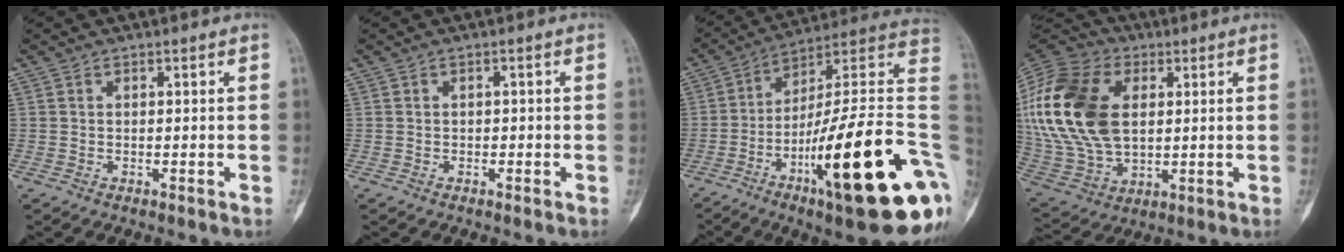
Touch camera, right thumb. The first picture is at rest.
{"total": 0.7, "force": [-0.2, 0.6, 0.2], "torque": [0.006, 0.004, -0.005]}
{"total": 30.6, "force": [-7.7, 6.4, 28.9], "torque": [-0.356, 0.049, -0.123]}
{"total": 26.8, "force": [5.0, 17.2, 20.0], "torque": [-0.435, 0.004, 0.096]}